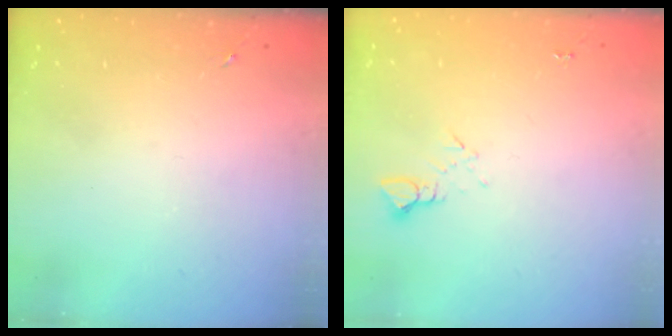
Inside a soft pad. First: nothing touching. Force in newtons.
{"total": 2.7, "press": 2.7, "slide": 0.2}